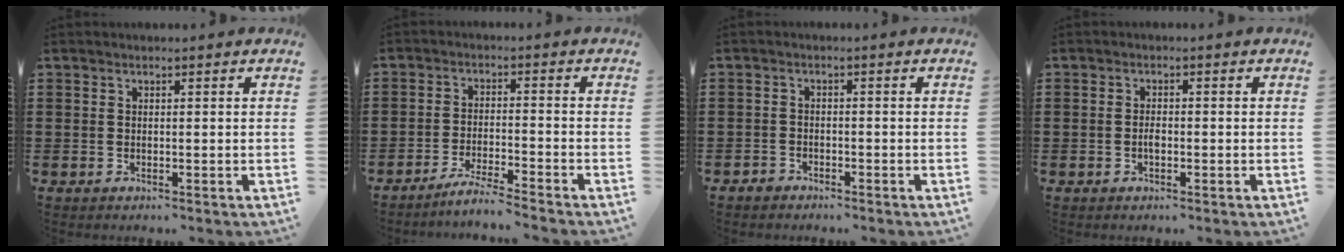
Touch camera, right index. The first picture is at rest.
{"total": 4.0, "force": [-3.7, -0.6, 1.2], "torque": [-0.029, -0.007, -0.076]}
{"total": 1.4, "force": [-1.2, 0.6, 0.0], "torque": [-0.004, 0.004, -0.028]}
{"total": 1.4, "force": [-0.5, 0.6, 1.1], "torque": [-0.023, 0.000, -0.009]}